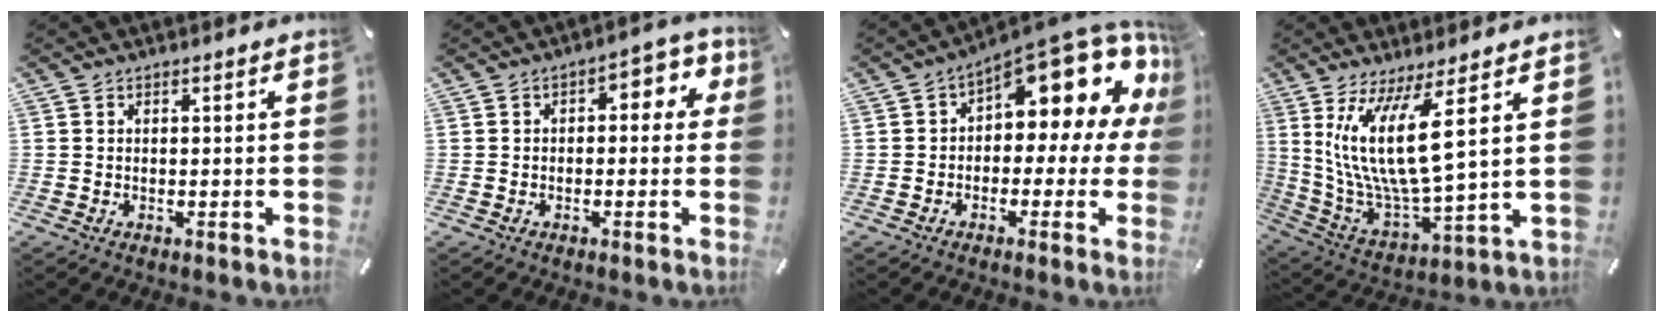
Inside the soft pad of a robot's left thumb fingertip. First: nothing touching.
{"total": 5.2, "force": [0.2, 3.1, 4.2], "torque": [-0.051, 0.004, -0.007]}
{"total": 14.2, "force": [8.9, 5.8, 9.4], "torque": [-0.126, -0.083, 0.147]}
{"total": 16.7, "force": [6.1, 4.1, 15.0], "torque": [-0.337, -0.037, 0.093]}